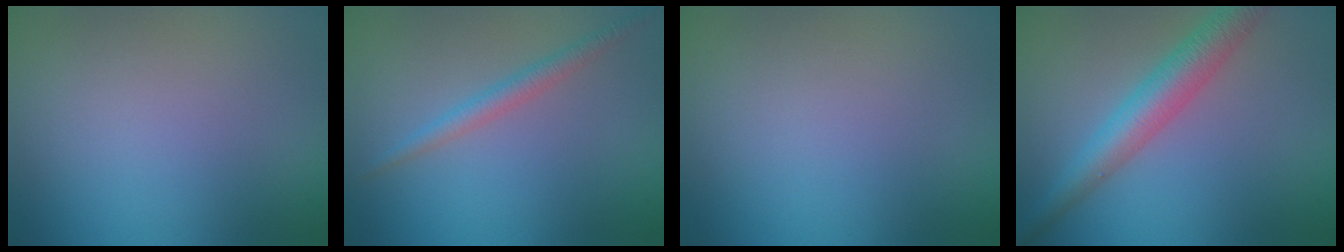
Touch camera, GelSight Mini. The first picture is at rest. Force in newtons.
{"total": 1.9, "press": 1.9, "slide": 0.1}
{"total": 0.0}
{"total": 4.8, "press": 4.8, "slide": 0.1}